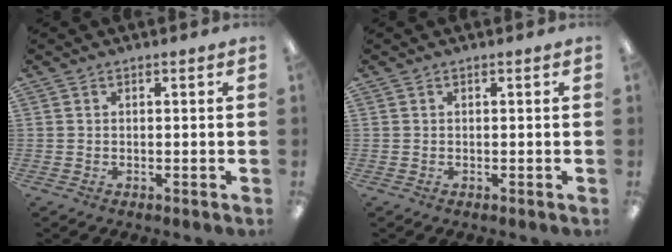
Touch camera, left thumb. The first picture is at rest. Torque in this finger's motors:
{"motor_torque": [0.00, 0.00, -0.02, -0.02, 0.00]}